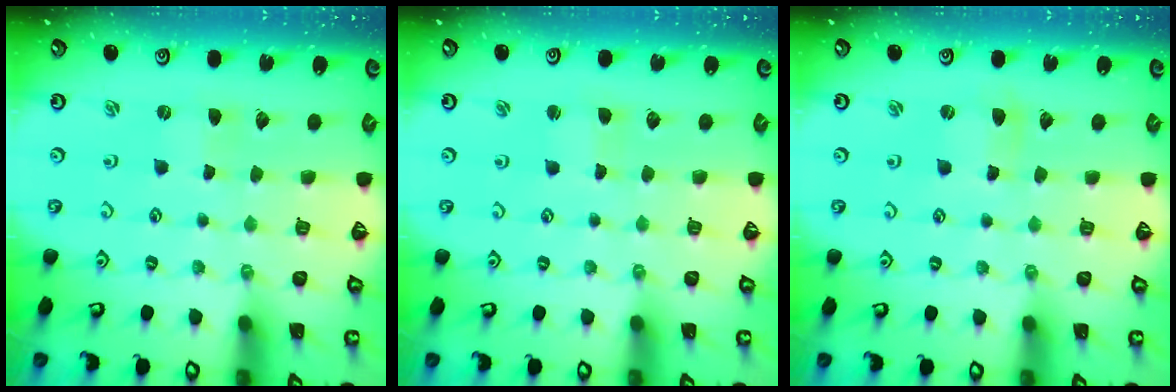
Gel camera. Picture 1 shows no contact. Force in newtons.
{"total": 1.1, "press": 1.1, "slide": 0.3}
{"total": 1.7, "press": 1.7, "slide": 0.3}